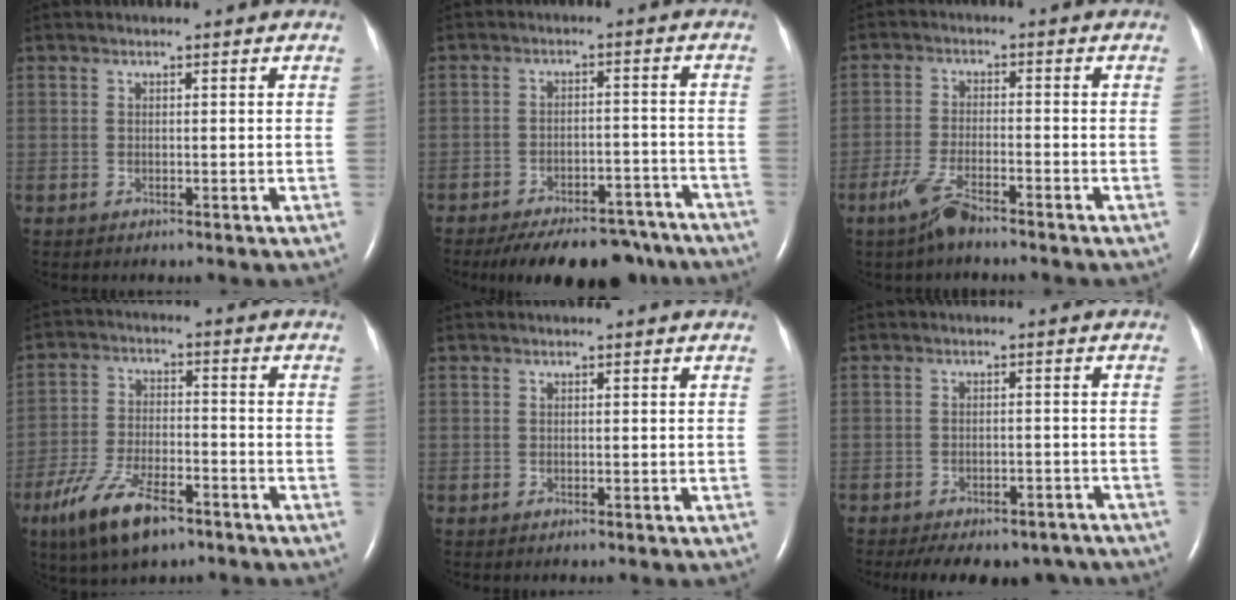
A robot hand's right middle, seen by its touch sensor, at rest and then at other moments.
{"total": 17.0, "force": [-14.3, 6.4, 6.4], "torque": [-0.091, 0.006, -0.187]}
{"total": 5.0, "force": [-3.8, 0.6, 3.2], "torque": [-0.077, -0.009, -0.076]}
{"total": 11.3, "force": [-7.1, 3.9, 7.8], "torque": [-0.158, -0.011, -0.124]}
{"total": 0.0}
{"total": 14.6, "force": [-11.9, 6.1, 5.8], "torque": [-0.116, 0.002, -0.142]}